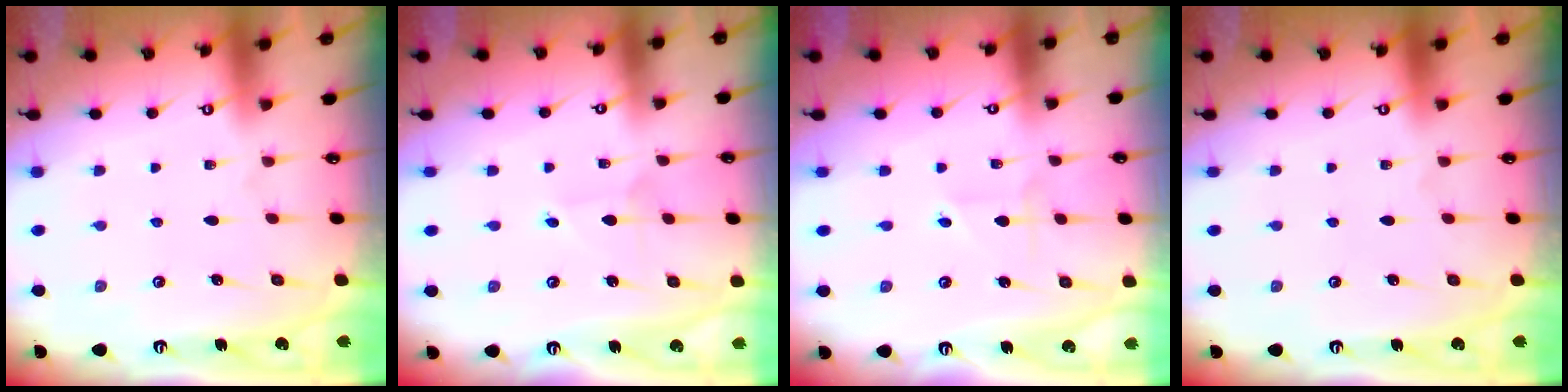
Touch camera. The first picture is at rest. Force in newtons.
{"total": 2.7, "press": 2.7, "slide": 0.2}
{"total": 2.3, "press": 2.3, "slide": 0.1}
{"total": 0.0}